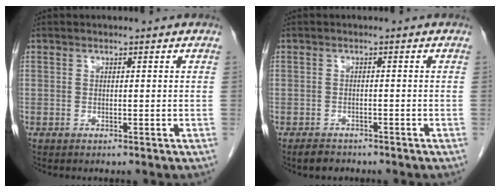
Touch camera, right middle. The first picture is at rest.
{"total": 2.4, "force": [-2.0, 1.3, 0.6], "torque": [-0.018, -0.001, -0.028]}